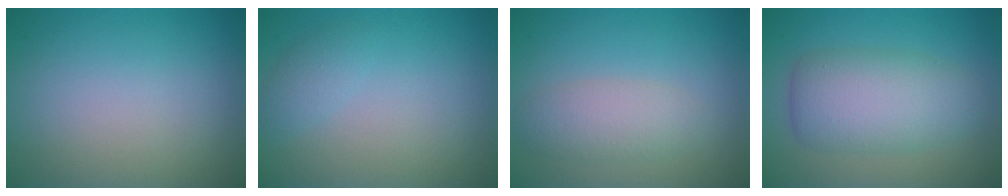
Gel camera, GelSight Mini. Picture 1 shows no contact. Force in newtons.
{"total": 1.3, "press": 1.3, "slide": 0.1}
{"total": 2.7, "press": 2.7, "slide": 0.2}
{"total": 5.8, "press": 5.8, "slide": 0.0}